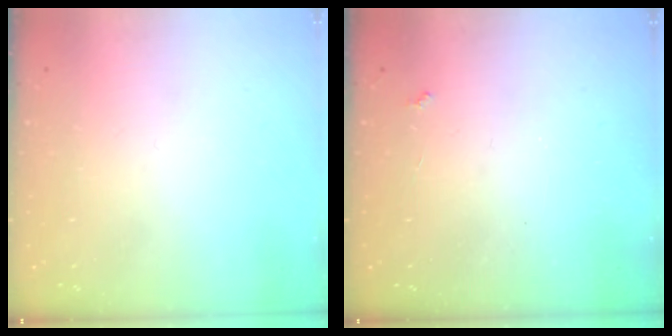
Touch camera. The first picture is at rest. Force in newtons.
{"total": 2.2, "press": 2.1, "slide": 0.4}